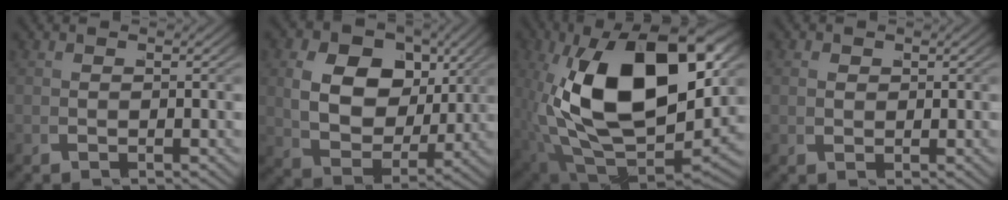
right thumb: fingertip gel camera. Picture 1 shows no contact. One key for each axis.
{"total": 10.8, "fx": 1.7, "fy": 7.8, "fz": 7.4, "tx": -0.151, "ty": -0.032, "tz": 0.034}
{"total": 20.9, "fx": -0.4, "fy": 11.6, "fz": 17.4, "tx": -0.359, "ty": -0.057, "tz": 0.027}
{"total": 1.1, "fx": 0.7, "fy": 0.8, "fz": 0.5, "tx": -0.007, "ty": -0.003, "tz": 0.019}